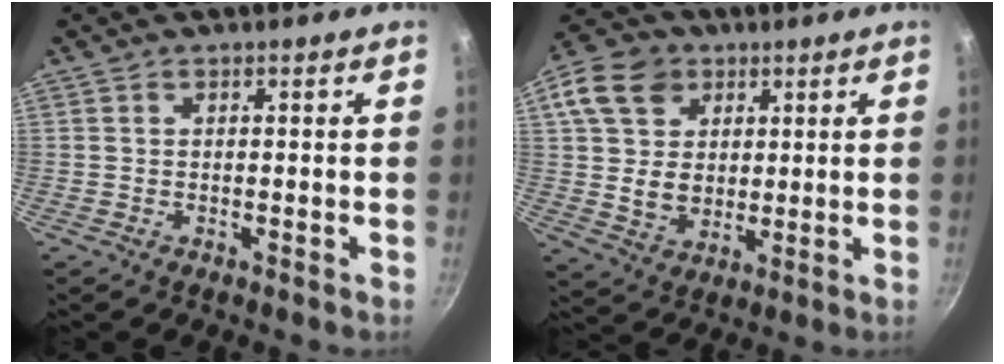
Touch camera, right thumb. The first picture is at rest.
{"total": 14.8, "force": [4.9, 11.9, 7.4], "torque": [-0.123, -0.002, 0.086]}